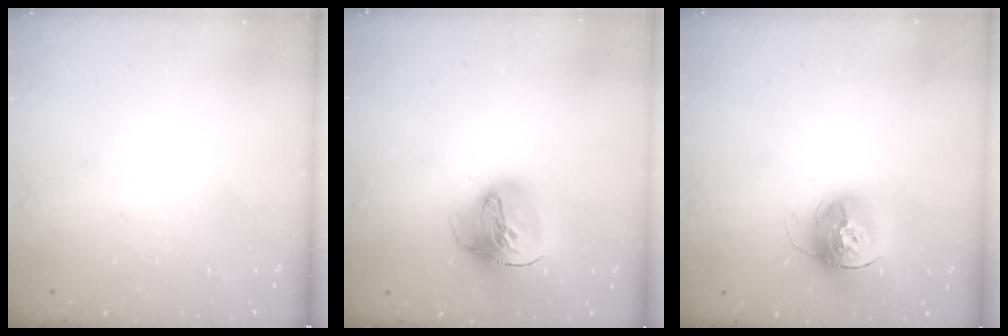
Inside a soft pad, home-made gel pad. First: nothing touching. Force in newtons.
{"total": 16.9, "press": 16.8, "slide": 1.7}
{"total": 14.9, "press": 14.8, "slide": 1.3}